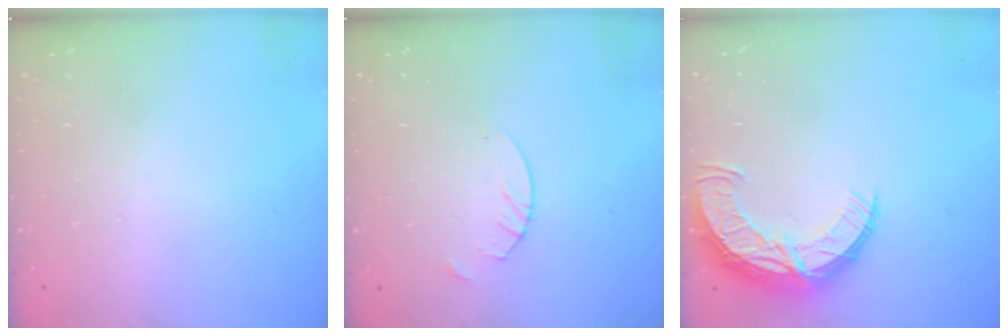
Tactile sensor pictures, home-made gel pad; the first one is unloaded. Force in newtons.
{"total": 2.7, "press": 2.7, "slide": 0.2}
{"total": 12.4, "press": 12.4, "slide": 1.0}